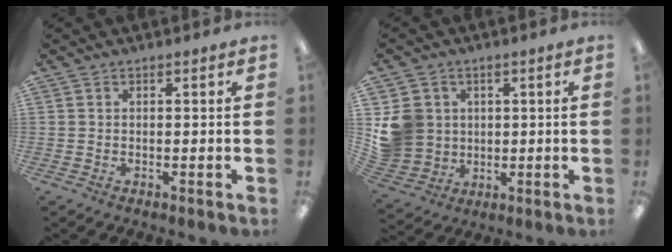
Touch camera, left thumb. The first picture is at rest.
{"total": 9.9, "force": [2.0, 9.4, 2.7], "torque": [-0.072, 0.004, 0.049]}